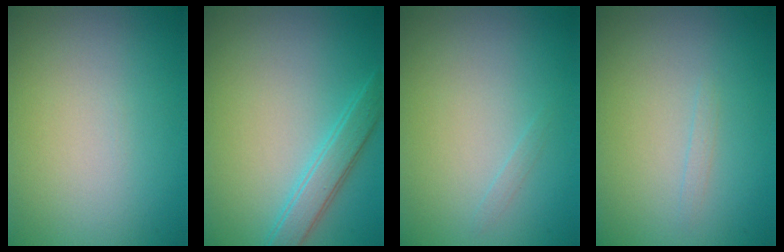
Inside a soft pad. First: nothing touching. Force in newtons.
{"total": 2.8, "press": 2.8, "slide": 0.1}
{"total": 0.5, "press": 0.5, "slide": 0.0}
{"total": 0.5, "press": 0.5, "slide": 0.1}